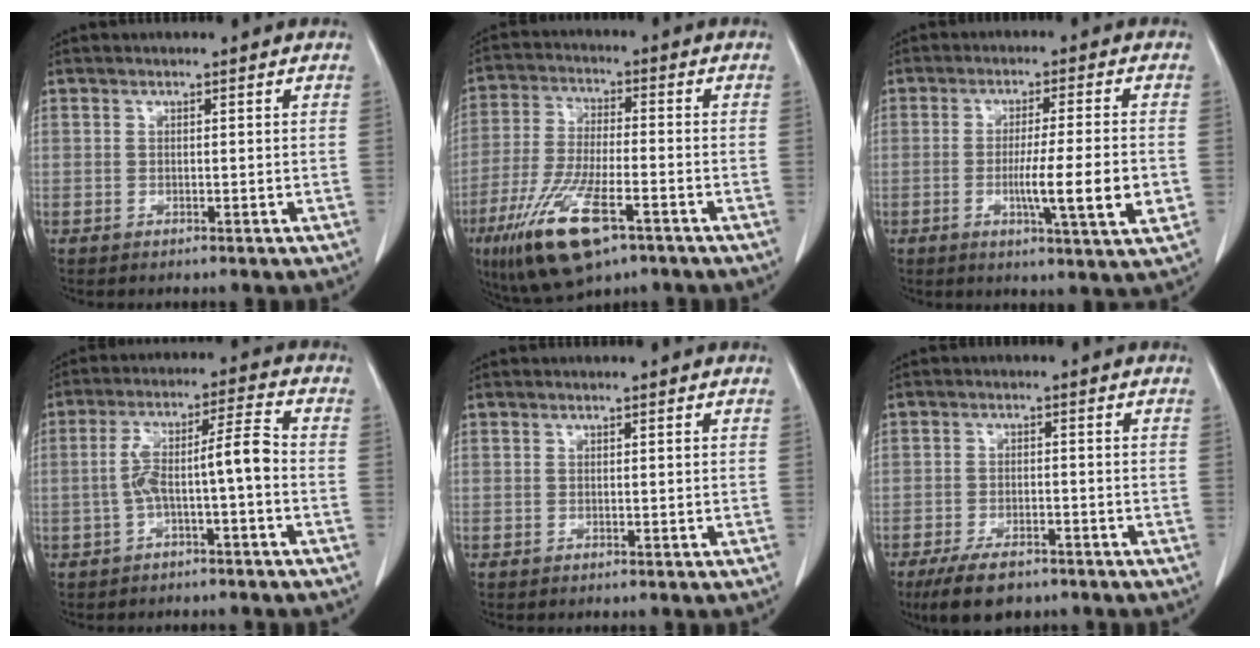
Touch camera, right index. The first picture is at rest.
{"total": 13.8, "force": [-7.4, 3.5, 11.1], "torque": [-0.222, -0.025, -0.124]}
{"total": 10.1, "force": [-2.0, -0.2, 9.9], "torque": [-0.152, -0.020, -0.035]}
{"total": 7.7, "force": [-1.8, 0.6, 7.4], "torque": [-0.137, 0.034, -0.028]}
{"total": 0.0}
{"total": 6.8, "force": [-5.0, 2.9, 3.5], "torque": [-0.063, -0.004, -0.083]}